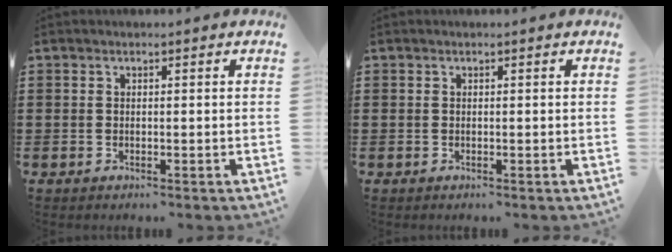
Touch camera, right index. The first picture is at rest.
{"total": 0.0}